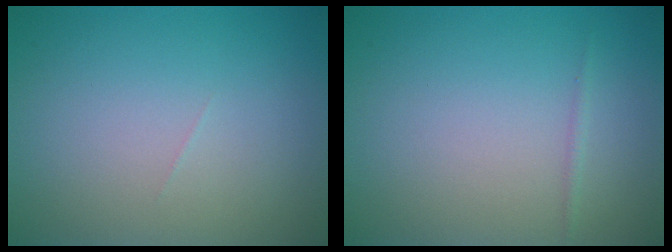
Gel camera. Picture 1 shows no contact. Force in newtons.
{"total": 0.5, "press": 0.5, "slide": 0.0}